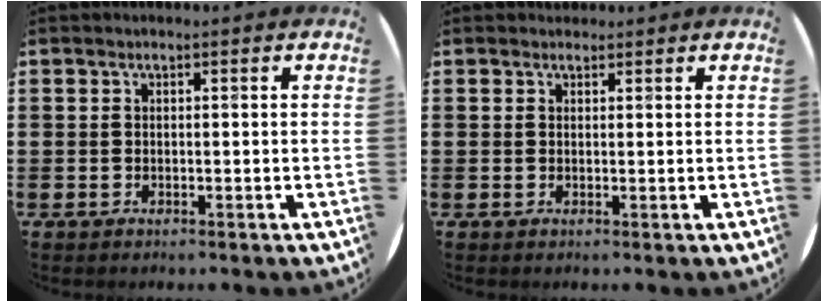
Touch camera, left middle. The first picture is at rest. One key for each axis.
{"total": 0.8, "fx": 0.7, "fy": 0.3, "fz": -0.2, "tx": 0.011, "ty": 0.001, "tz": 0.012}